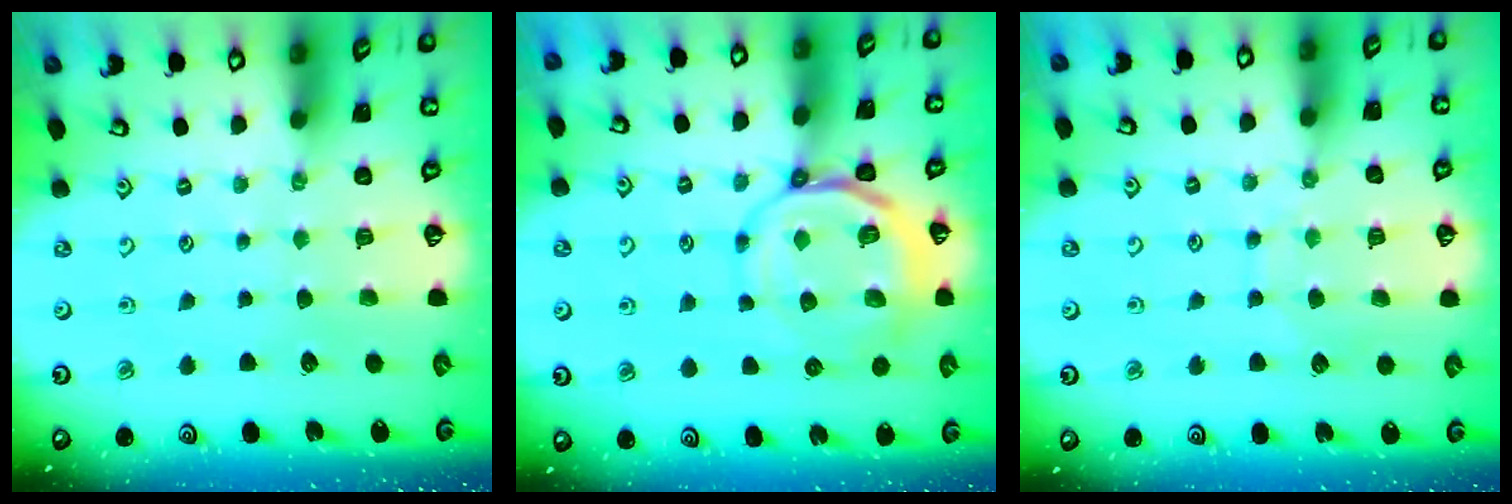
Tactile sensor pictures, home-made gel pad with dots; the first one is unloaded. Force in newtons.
{"total": 9.9, "press": 9.7, "slide": 1.8}
{"total": 7.1, "press": 7.0, "slide": 0.6}